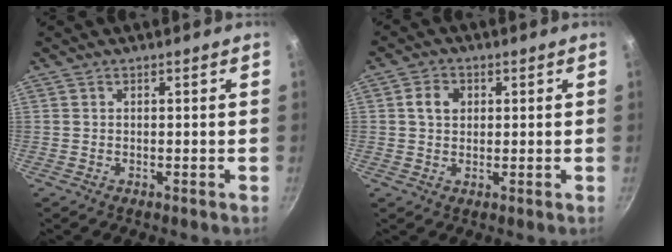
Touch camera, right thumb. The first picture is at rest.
{"total": 4.1, "force": [1.0, 3.1, 2.4], "torque": [-0.031, 0.005, 0.013]}